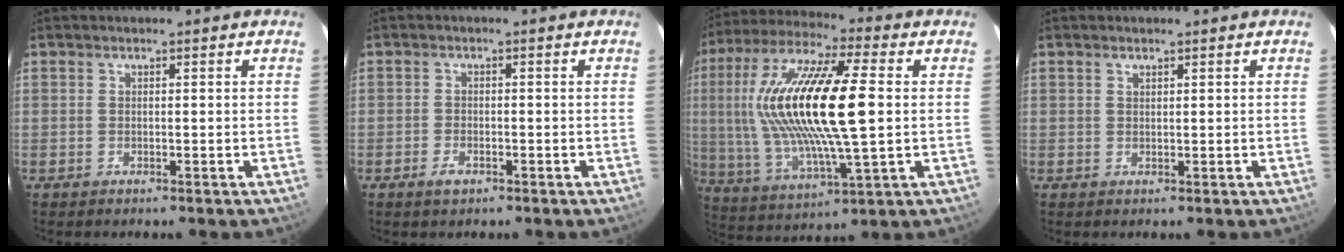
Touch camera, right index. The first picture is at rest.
{"total": 2.3, "force": [-1.5, 1.1, 1.4], "torque": [-0.030, -0.001, -0.027]}
{"total": 23.2, "force": [2.7, 5.9, 22.2], "torque": [-0.435, 0.007, 0.050]}
{"total": 0.7, "force": [0.6, 0.4, 0.2], "torque": [-0.003, 0.002, 0.011]}